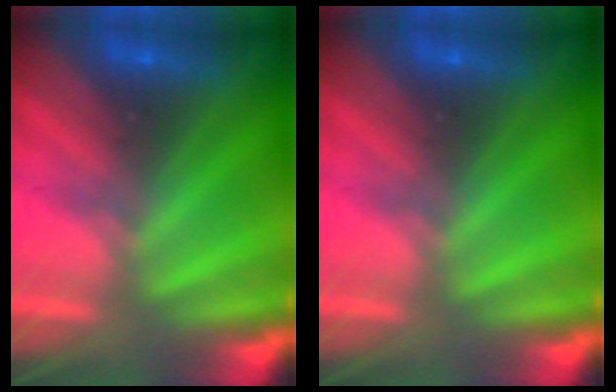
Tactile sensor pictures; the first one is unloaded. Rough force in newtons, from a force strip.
{"total": 0.0}